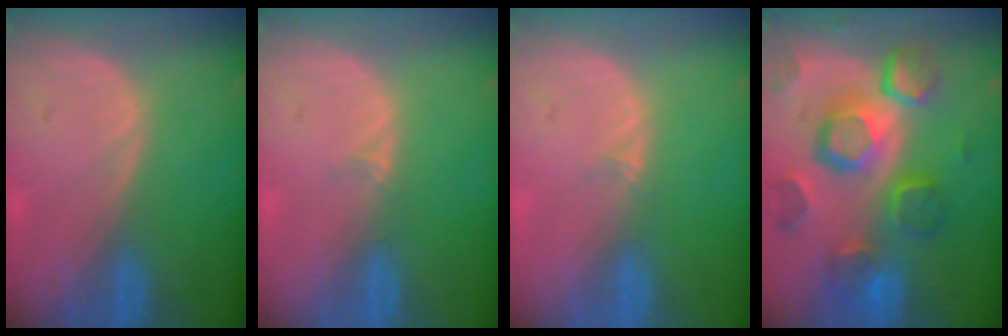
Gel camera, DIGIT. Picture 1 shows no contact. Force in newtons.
{"total": 0.9, "press": 0.6, "slide": 0.7}
{"total": 0.9, "press": 0.6, "slide": 0.7}
{"total": 12.5, "press": 10.8, "slide": 6.2}